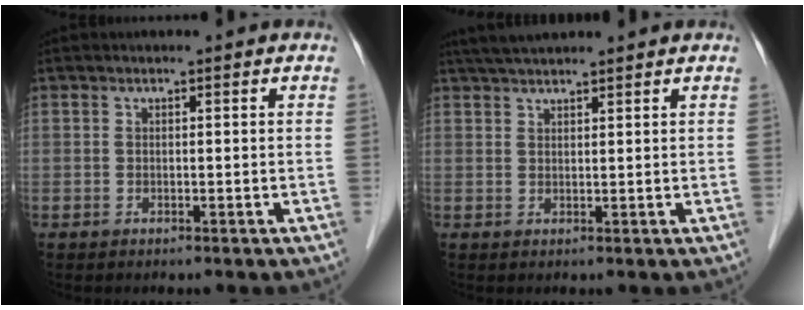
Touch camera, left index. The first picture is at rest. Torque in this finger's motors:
{"motor_torque": [0.00, -0.09, 0.11, 0.04]}